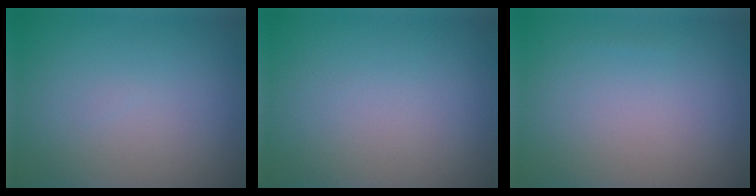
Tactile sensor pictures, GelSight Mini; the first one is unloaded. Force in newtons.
{"total": 0.0}
{"total": 0.0}